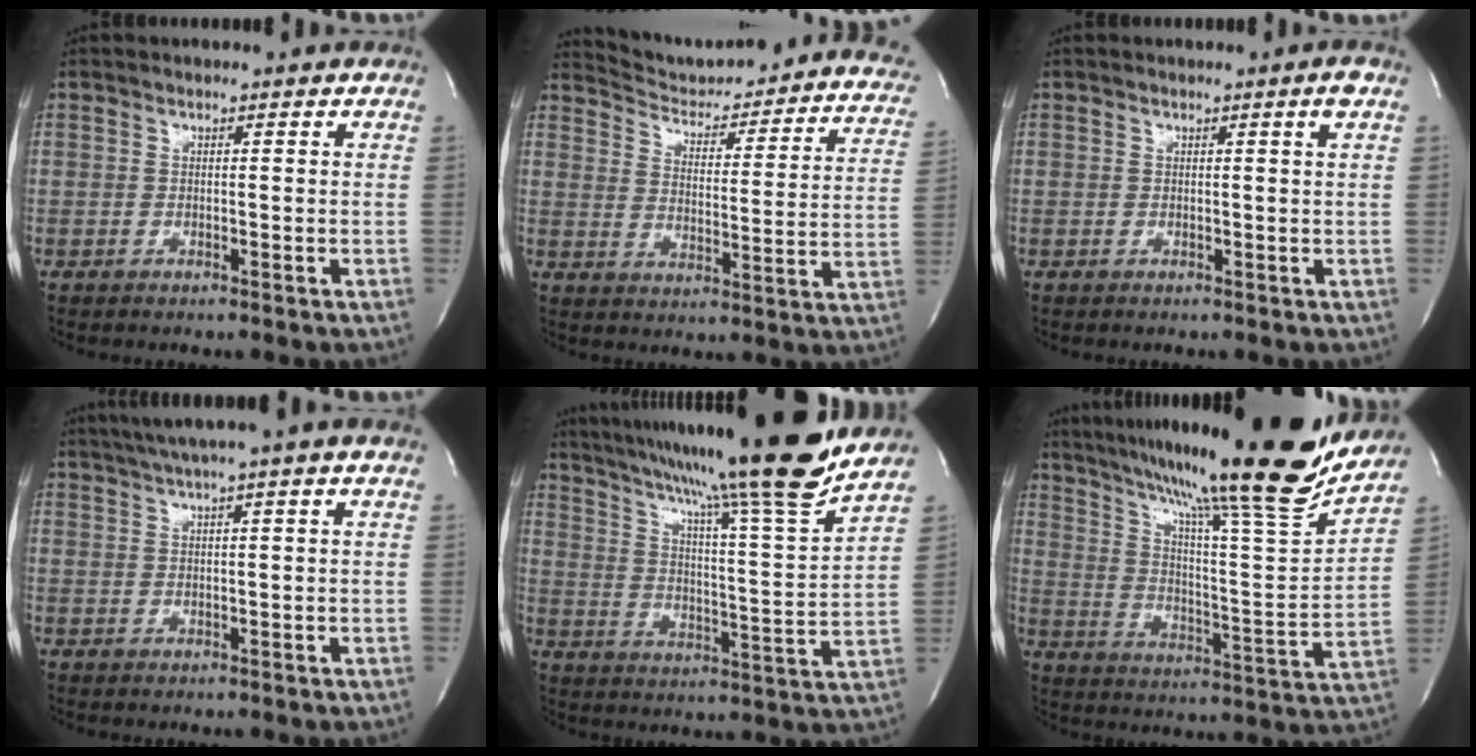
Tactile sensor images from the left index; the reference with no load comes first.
{"total": 22.1, "force": [20.3, 4.8, 7.3], "torque": [-0.087, -0.057, 0.244]}
{"total": 1.4, "force": [0.6, -0.4, 1.2], "torque": [-0.020, -0.004, 0.010]}
{"total": 7.7, "force": [5.8, -1.2, 4.9], "torque": [-0.082, 0.029, 0.081]}
{"total": 23.5, "force": [20.1, -1.8, 12.0], "torque": [-0.204, -0.045, 0.290]}
{"total": 26.7, "force": [22.1, -0.1, 14.9], "torque": [-0.251, -0.055, 0.320]}